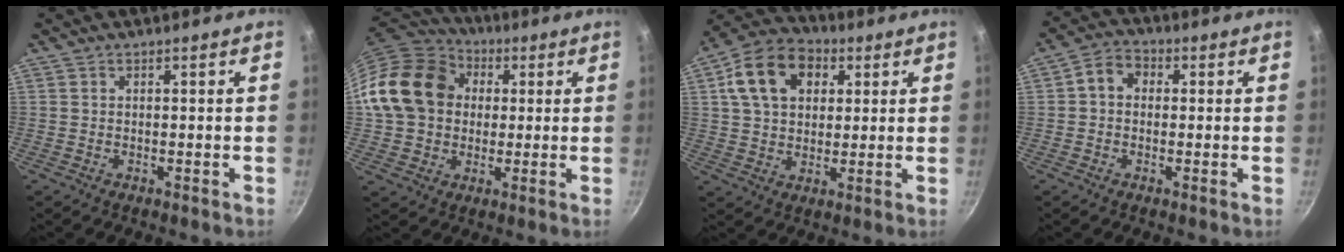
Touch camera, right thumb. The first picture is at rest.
{"total": 17.8, "force": [2.9, 14.5, 10.0], "torque": [-0.158, 0.028, 0.042]}
{"total": 14.4, "force": [4.6, 10.4, 8.9], "torque": [-0.134, 0.013, 0.065]}
{"total": 5.2, "force": [0.4, 4.2, 3.0], "torque": [-0.037, 0.013, -0.009]}